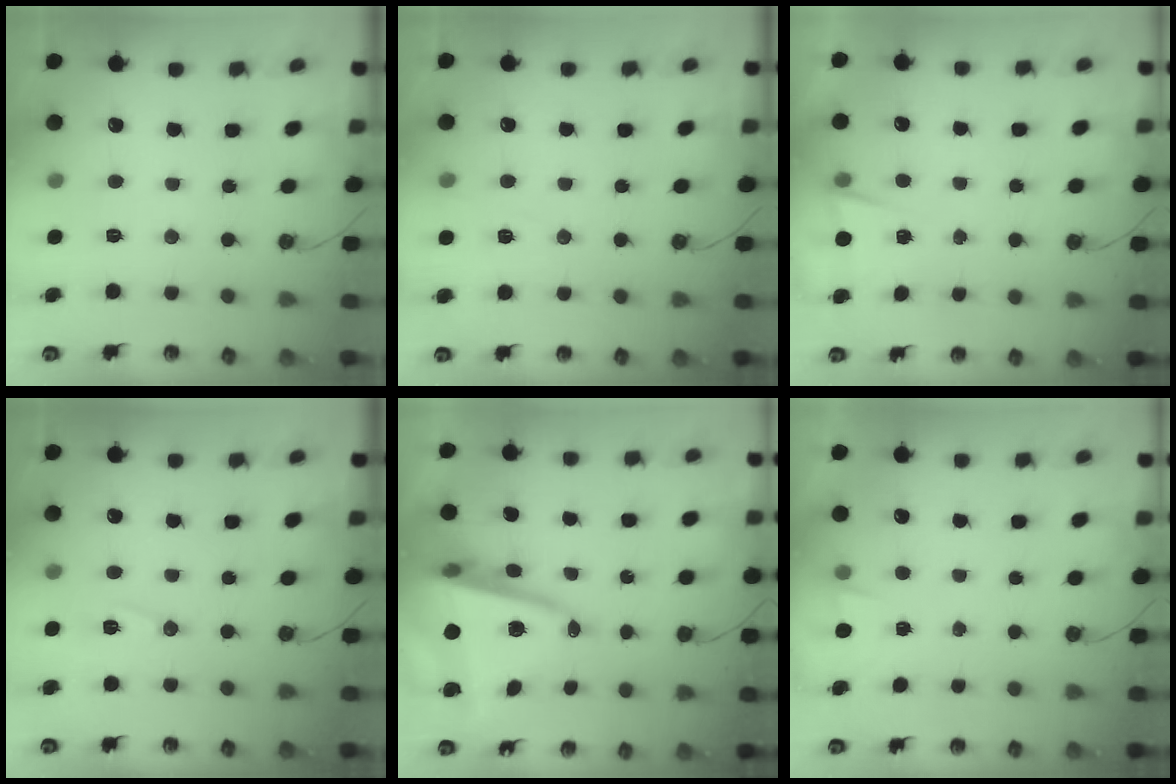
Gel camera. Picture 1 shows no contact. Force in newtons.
{"total": 5.1, "press": 3.0, "slide": 4.2}
{"total": 2.4, "press": 2.2, "slide": 1.1}
{"total": 7.3, "press": 6.4, "slide": 3.5}
{"total": 11.5, "press": 11.3, "slide": 2.0}
{"total": 1.5, "press": 0.9, "slide": 1.2}